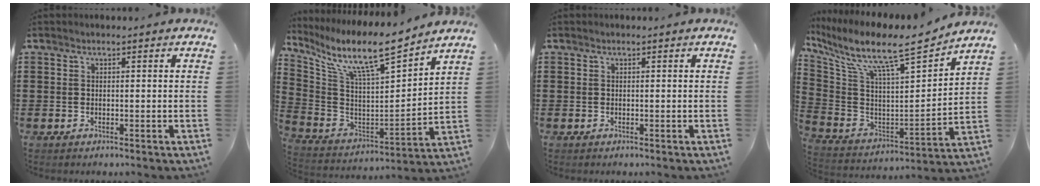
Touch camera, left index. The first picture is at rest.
{"total": 10.9, "force": [8.7, 1.3, 6.5], "torque": [-0.153, -0.061, 0.141]}
{"total": 0.0}
{"total": 10.9, "force": [8.8, 1.2, 6.3], "torque": [-0.152, -0.069, 0.141]}